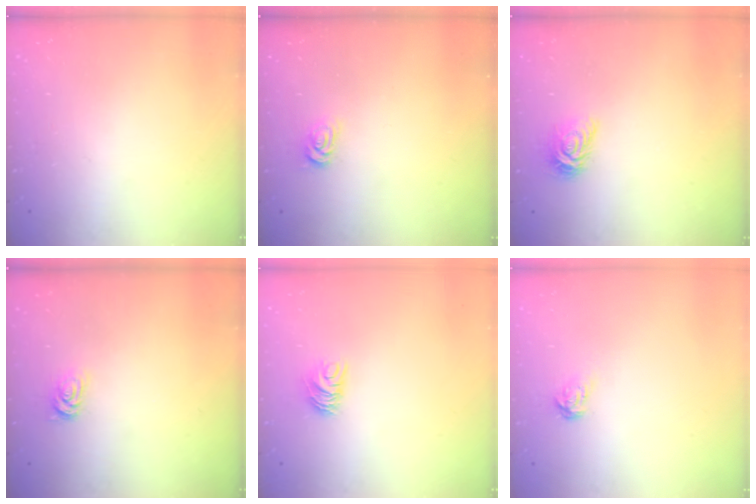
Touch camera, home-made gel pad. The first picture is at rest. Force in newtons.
{"total": 2.0, "press": 2.0, "slide": 0.3}
{"total": 6.8, "press": 6.8, "slide": 0.2}
{"total": 2.5, "press": 2.5, "slide": 0.3}
{"total": 6.8, "press": 6.8, "slide": 0.5}
{"total": 3.8, "press": 3.7, "slide": 0.3}